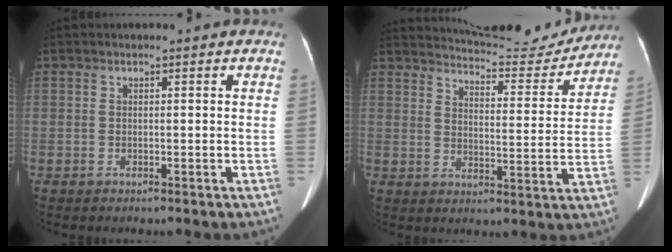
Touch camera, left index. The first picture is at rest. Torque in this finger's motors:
{"motor_torque": [0.49, -0.90, 0.10, 0.02]}